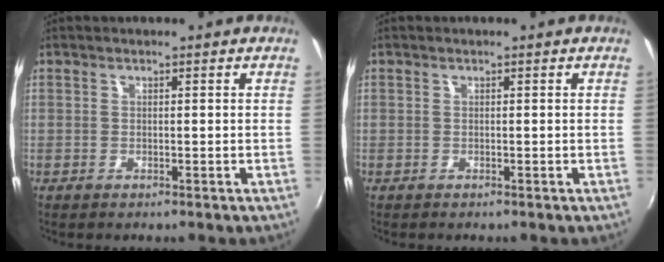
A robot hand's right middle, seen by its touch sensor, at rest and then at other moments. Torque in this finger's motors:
{"motor_torque": [-0.50, 0.15, -0.12, -0.04]}